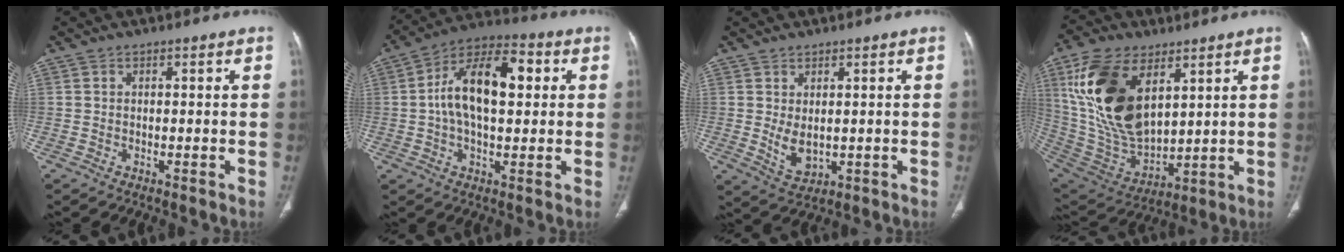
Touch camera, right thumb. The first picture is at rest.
{"total": 15.5, "force": [2.2, 8.2, 13.0], "torque": [-0.216, 0.030, 0.030]}
{"total": 4.5, "force": [0.3, 2.7, 3.6], "torque": [-0.056, -0.010, 0.022]}
{"total": 22.1, "force": [8.1, 12.0, 16.7], "torque": [-0.309, -0.037, 0.164]}